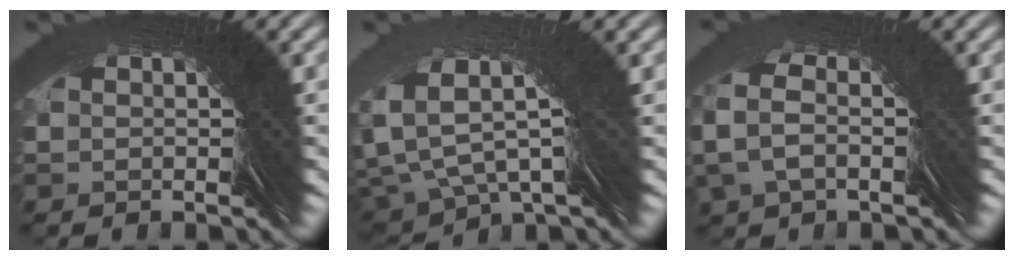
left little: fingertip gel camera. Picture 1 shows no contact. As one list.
[{"total": 1.9, "force": [1.8, -0.1, 0.5], "torque": [-0.032, 0.023, 0.023]}, {"total": 2.3, "force": [1.0, -1.2, -1.6], "torque": [0.011, 0.031, 0.006]}]